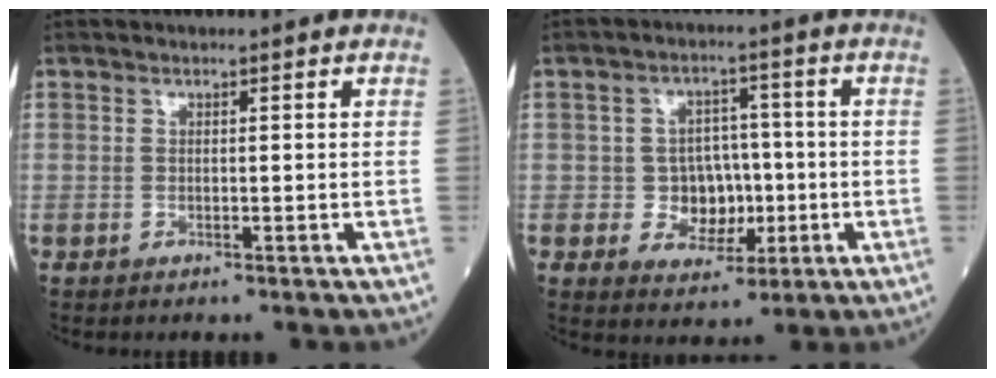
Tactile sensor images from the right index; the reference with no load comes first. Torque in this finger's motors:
{"motor_torque": [0.08, 0.02, 0.07, 0.00]}